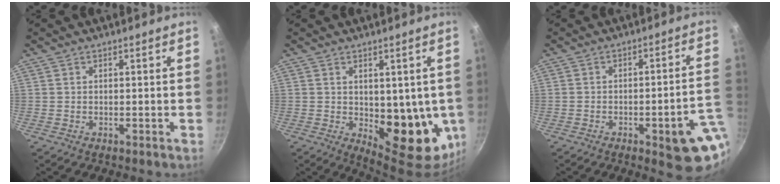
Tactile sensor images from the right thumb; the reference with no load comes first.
{"total": 15.5, "force": [-1.2, 8.3, 13.0], "torque": [-0.123, -0.033, -0.002]}
{"total": 12.8, "force": [-4.2, 3.8, 11.5], "torque": [-0.103, 0.033, -0.048]}